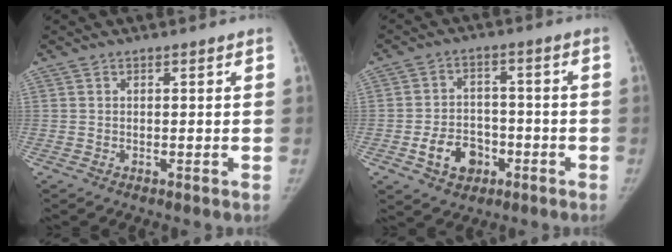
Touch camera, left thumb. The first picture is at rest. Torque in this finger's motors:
{"motor_torque": [-0.81, 0.82, 0.25, 0.29, 0.19]}